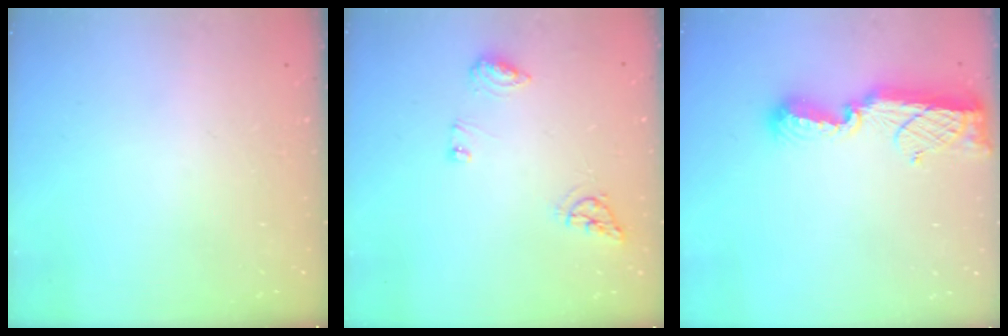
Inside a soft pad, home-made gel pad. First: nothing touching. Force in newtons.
{"total": 7.5, "press": 7.4, "slide": 0.8}
{"total": 11.3, "press": 11.3, "slide": 0.8}